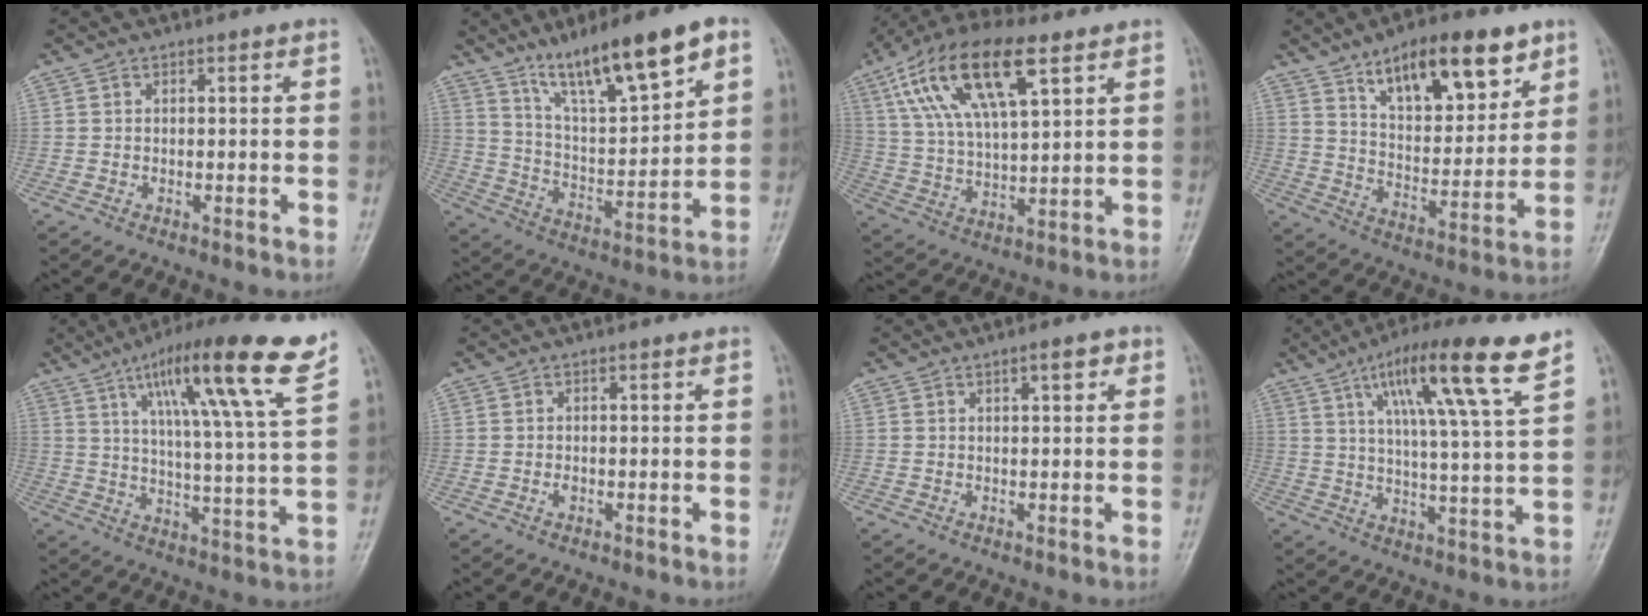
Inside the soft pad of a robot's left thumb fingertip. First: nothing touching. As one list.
[{"total": 17.5, "force": [10.9, 4.0, 13.1], "torque": [-0.201, -0.046, 0.198]}, {"total": 18.5, "force": [8.6, 7.5, 14.5], "torque": [-0.263, -0.003, 0.156]}, {"total": 17.4, "force": [10.4, 7.1, 12.0], "torque": [-0.144, -0.049, 0.172]}, {"total": 19.4, "force": [11.1, 1.6, 15.9], "torque": [-0.237, -0.040, 0.168]}, {"total": 0.9, "force": [-0.1, 0.7, 0.6], "torque": [-0.007, 0.000, -0.003]}, {"total": 2.9, "force": [1.4, 1.0, 2.3], "torque": [-0.025, -0.003, 0.020]}, {"total": 16.6, "force": [9.2, 1.5, 13.8], "torque": [-0.221, -0.028, 0.147]}]